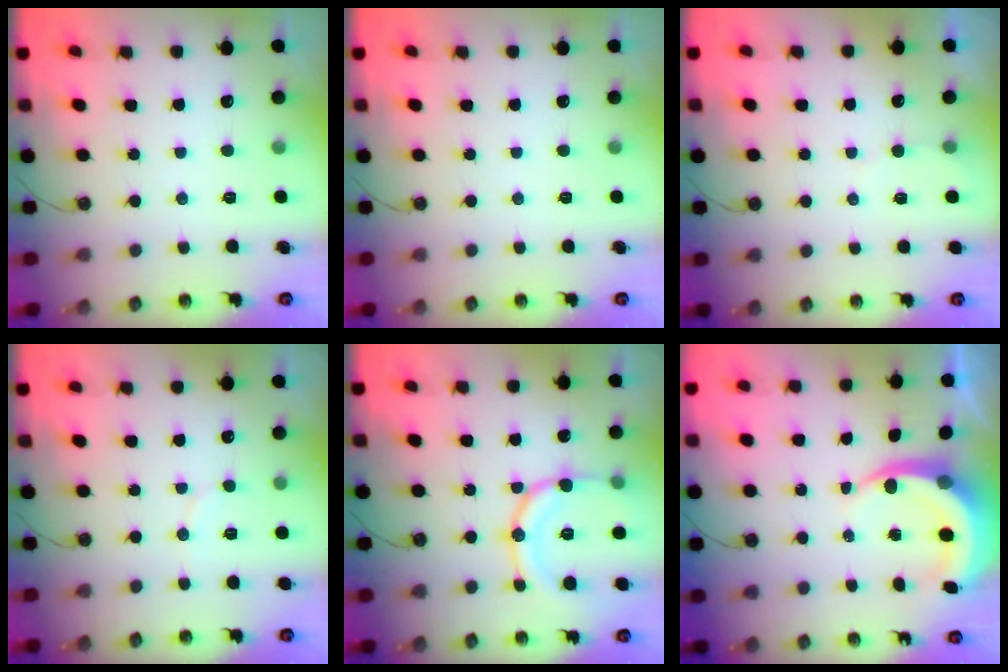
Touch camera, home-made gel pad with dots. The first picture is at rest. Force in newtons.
{"total": 0.0}
{"total": 1.7, "press": 1.7, "slide": 0.2}
{"total": 5.0, "press": 5.0, "slide": 0.4}
{"total": 16.3, "press": 16.0, "slide": 3.2}
{"total": 7.1, "press": 7.0, "slide": 1.1}